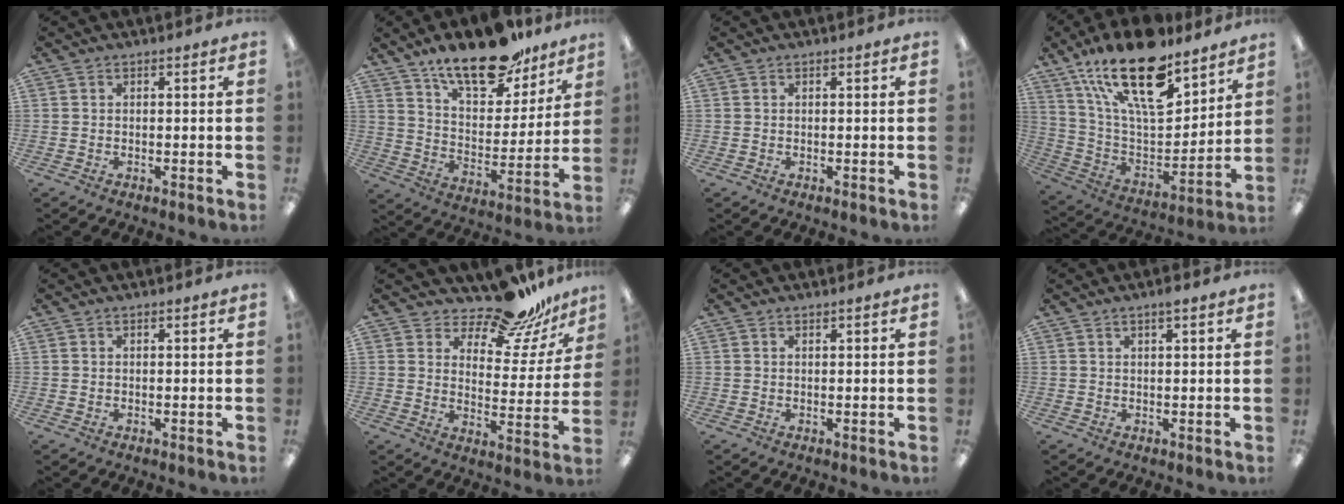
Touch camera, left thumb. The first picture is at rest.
{"total": 19.5, "force": [14.9, 7.7, 9.8], "torque": [-0.156, -0.092, 0.257]}
{"total": 0.0}
{"total": 24.2, "force": [15.7, 9.8, 15.6], "torque": [-0.280, -0.094, 0.271]}
{"total": 0.5, "force": [0.4, 0.1, 0.3], "torque": [-0.007, 0.002, 0.008]}
{"total": 14.7, "force": [12.7, 4.7, 5.8], "torque": [-0.090, -0.097, 0.221]}
{"total": 0.5, "force": [0.5, 0.1, 0.1], "torque": [-0.004, 0.000, 0.010]}
{"total": 2.1, "force": [1.5, 0.2, 1.4], "torque": [-0.030, 0.002, 0.026]}